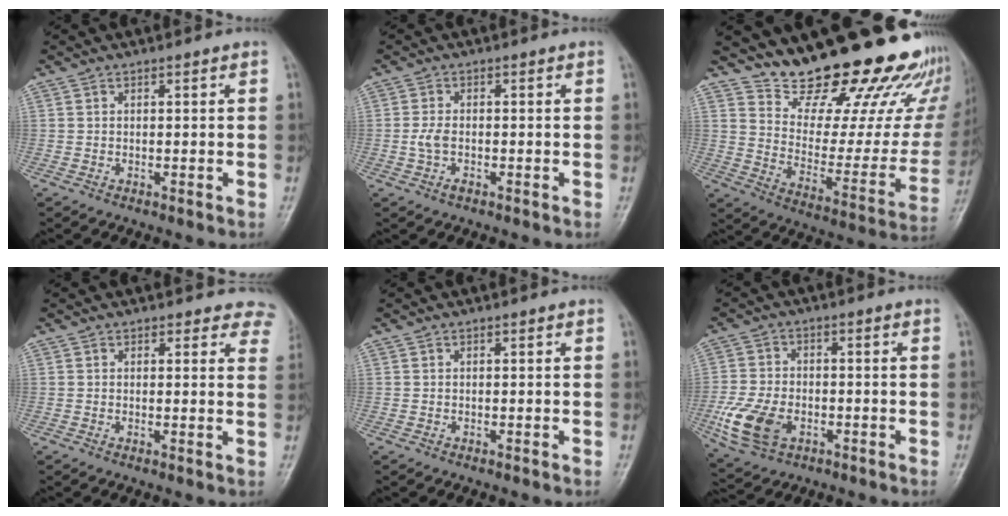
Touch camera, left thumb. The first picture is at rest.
{"total": 2.7, "force": [-0.7, 1.4, 2.1], "torque": [-0.048, 0.006, -0.017]}
{"total": 27.2, "force": [22.7, 8.4, 12.5], "torque": [-0.147, -0.168, 0.312]}
{"total": 6.5, "force": [5.8, 2.9, 0.2], "torque": [0.057, -0.020, 0.031]}
{"total": 0.0}
{"total": 10.5, "force": [-3.4, 6.9, 7.2], "torque": [-0.149, 0.002, -0.062]}